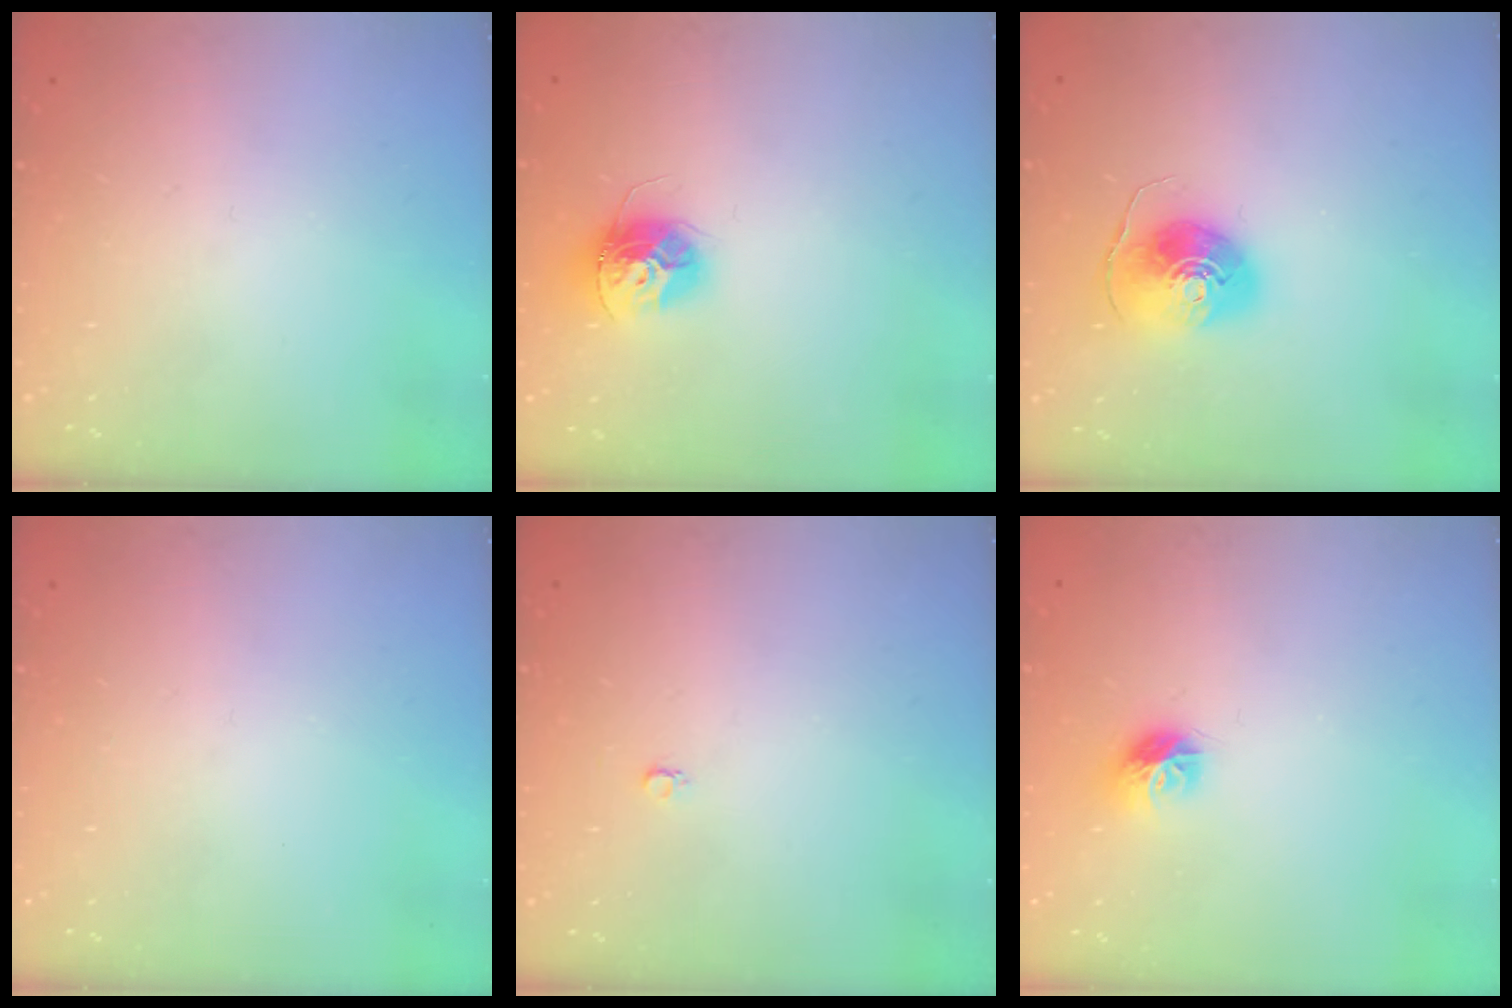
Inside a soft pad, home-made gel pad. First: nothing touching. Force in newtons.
{"total": 11.1, "press": 11.1, "slide": 0.5}
{"total": 8.8, "press": 8.8, "slide": 0.6}
{"total": 0.0}
{"total": 2.6, "press": 2.6, "slide": 0.3}
{"total": 8.1, "press": 8.1, "slide": 0.2}